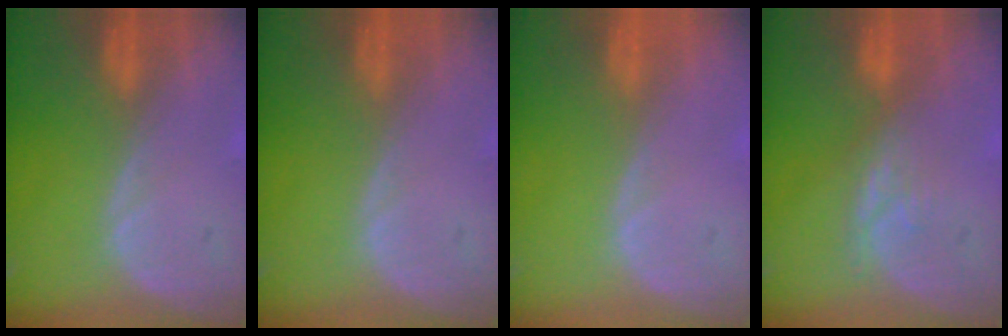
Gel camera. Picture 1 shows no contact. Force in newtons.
{"total": 0.0}
{"total": 0.0}
{"total": 3.3, "press": 3.2, "slide": 0.5}